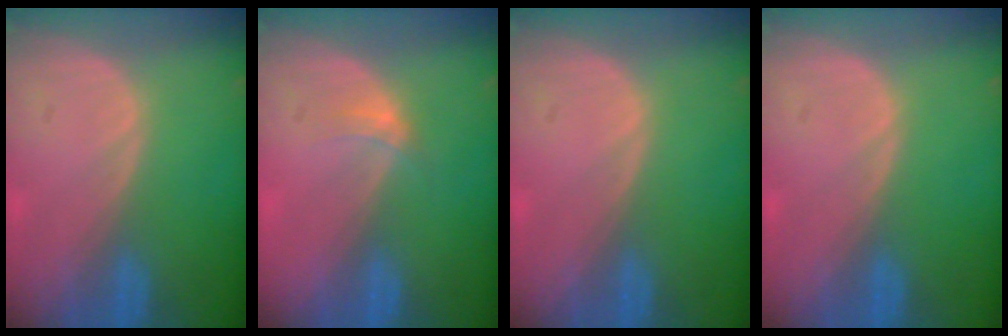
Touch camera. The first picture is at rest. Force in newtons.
{"total": 1.9, "press": 1.5, "slide": 1.1}
{"total": 0.0}
{"total": 0.0}